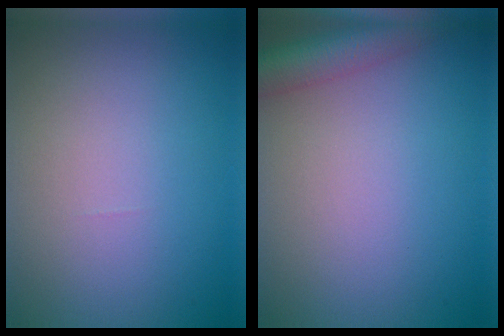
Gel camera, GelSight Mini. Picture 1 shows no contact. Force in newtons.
{"total": 4.9, "press": 4.9, "slide": 0.3}